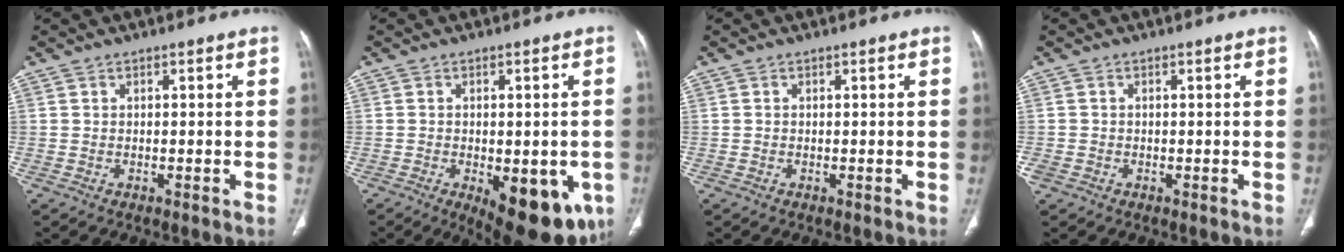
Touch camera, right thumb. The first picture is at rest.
{"total": 15.1, "force": [-5.3, 6.9, 12.4], "torque": [-0.124, -0.005, -0.052]}
{"total": 0.0}
{"total": 1.6, "force": [-0.6, 1.3, 0.7], "torque": [-0.018, 0.003, -0.012]}